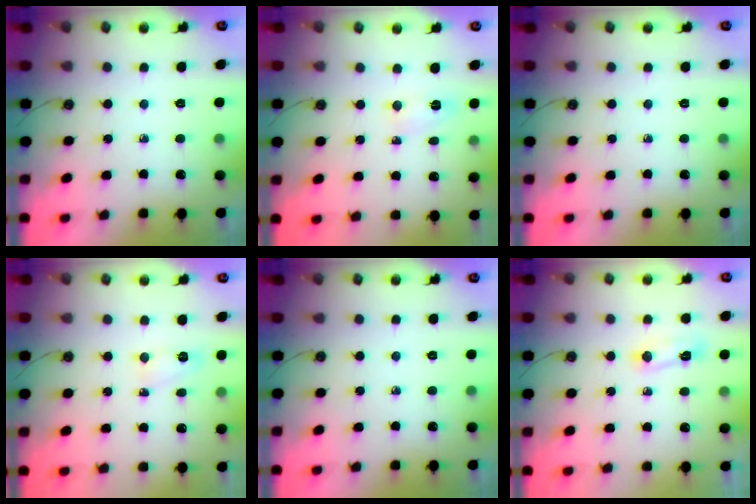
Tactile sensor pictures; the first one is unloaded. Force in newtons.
{"total": 3.3, "press": 3.1, "slide": 1.2}
{"total": 0.0}
{"total": 4.0, "press": 3.9, "slide": 0.6}
{"total": 0.0}
{"total": 4.9, "press": 4.9, "slide": 0.5}